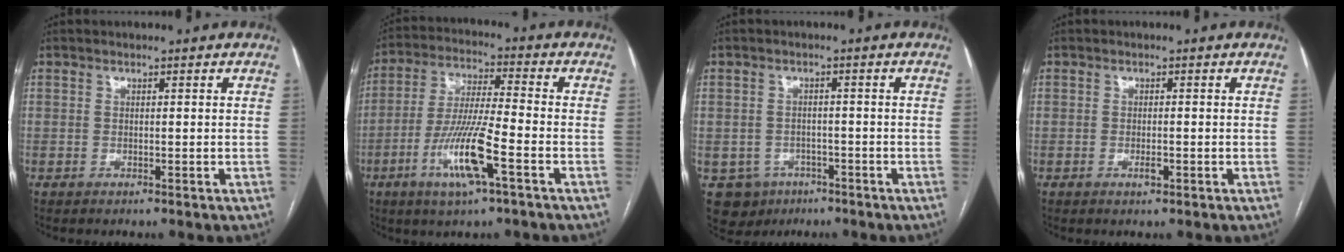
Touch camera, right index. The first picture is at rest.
{"total": 11.7, "force": [-4.8, 0.7, 10.6], "torque": [-0.212, -0.010, -0.091]}
{"total": 6.0, "force": [-2.9, 5.2, 0.8], "torque": [-0.015, 0.007, -0.035]}
{"total": 1.4, "force": [-0.6, 0.5, 1.2], "torque": [-0.023, -0.001, -0.008]}